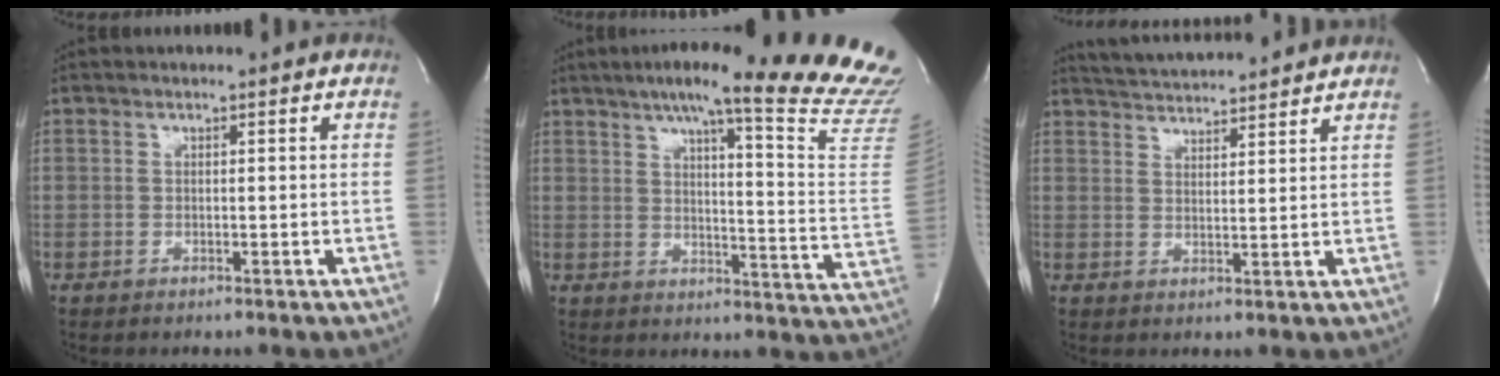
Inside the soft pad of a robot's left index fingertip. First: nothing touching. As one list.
[{"total": 24.8, "force": [21.5, -0.7, 12.3], "torque": [-0.173, -0.089, 0.255]}, {"total": 10.1, "force": [9.6, 0.5, 2.9], "torque": [-0.060, 0.025, 0.145]}]